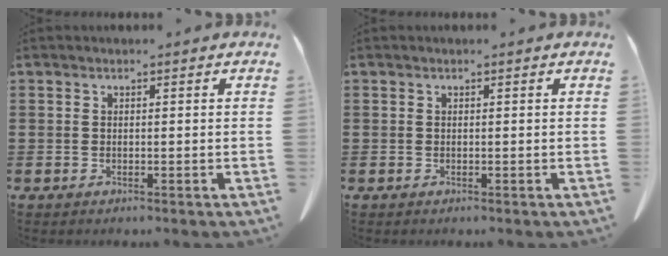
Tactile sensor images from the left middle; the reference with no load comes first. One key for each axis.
{"total": 0.0}